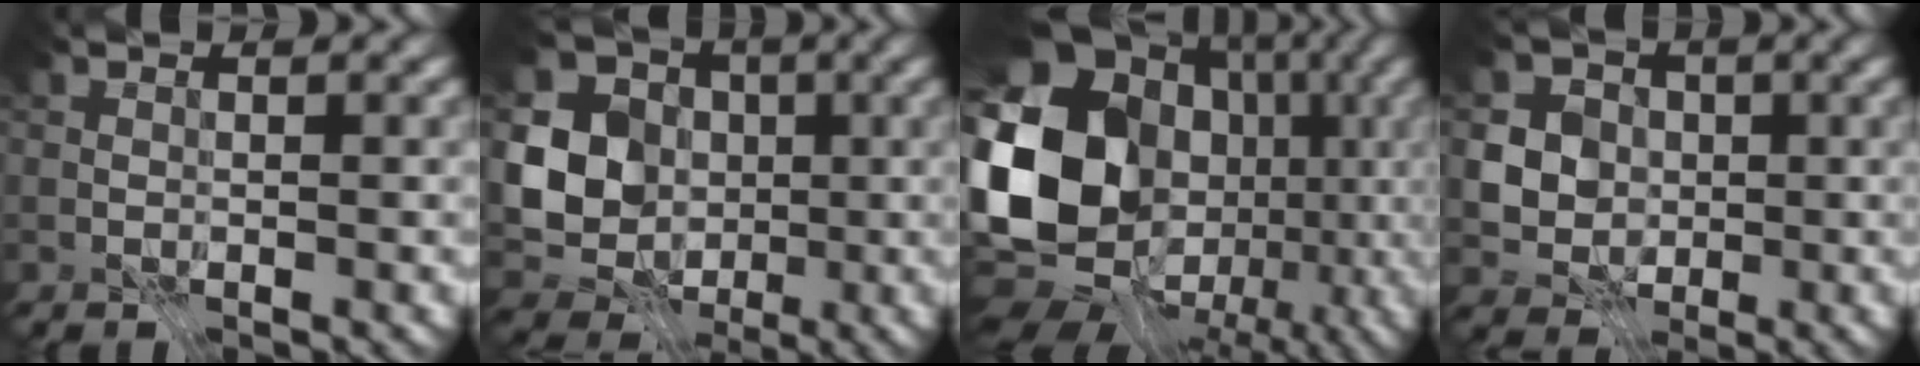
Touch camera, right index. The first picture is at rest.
{"total": 7.9, "force": [-0.7, 6.9, 3.8], "torque": [-0.083, -0.020, -0.022]}
{"total": 20.0, "force": [-0.9, 16.0, 11.9], "torque": [-0.244, -0.004, -0.018]}
{"total": 5.5, "force": [0.3, 4.9, 2.3], "torque": [-0.038, 0.012, -0.008]}